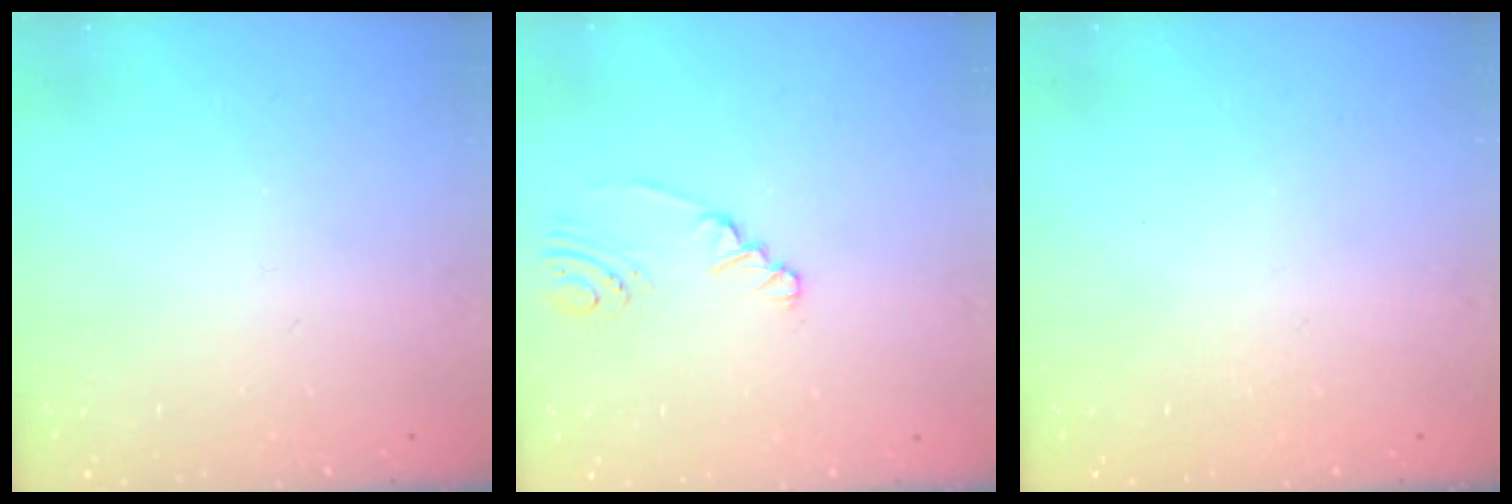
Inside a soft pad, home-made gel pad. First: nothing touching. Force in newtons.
{"total": 2.6, "press": 2.5, "slide": 0.7}
{"total": 0.0}